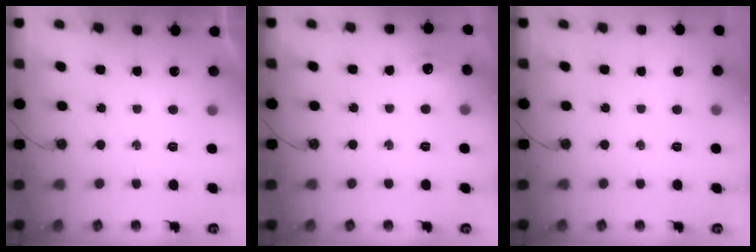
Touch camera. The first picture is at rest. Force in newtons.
{"total": 6.3, "press": 6.3, "slide": 0.8}
{"total": 0.0}